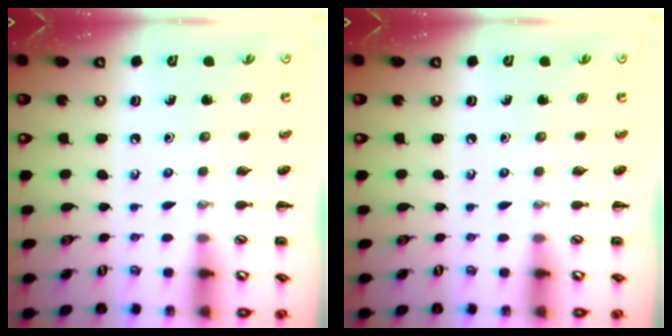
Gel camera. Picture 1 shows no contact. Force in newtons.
{"total": 0.0}